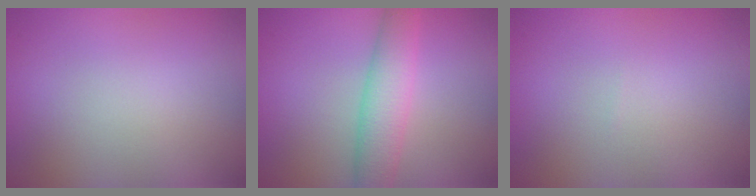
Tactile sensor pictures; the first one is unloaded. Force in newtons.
{"total": 4.3, "press": 4.3, "slide": 0.1}
{"total": 0.0}